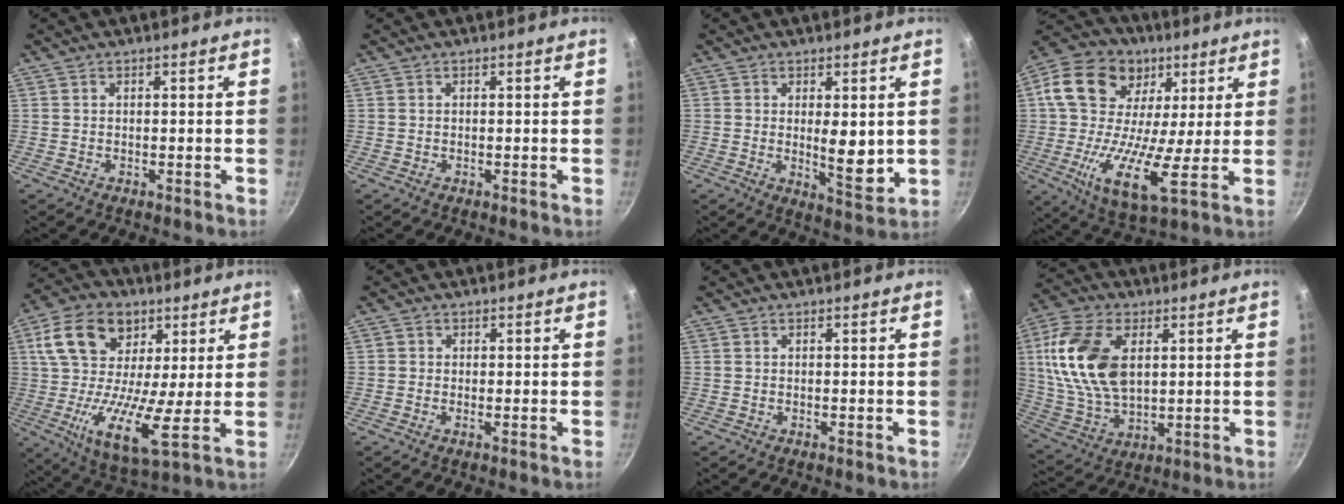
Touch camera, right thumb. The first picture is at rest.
{"total": 0.0}
{"total": 7.2, "force": [0.7, 2.7, 6.6], "torque": [-0.091, -0.029, 0.017]}
{"total": 21.5, "force": [4.5, 14.2, 15.5], "torque": [-0.271, -0.004, 0.057]}
{"total": 18.6, "force": [5.0, 10.7, 14.4], "torque": [-0.243, -0.019, 0.069]}
{"total": 0.7, "force": [-0.1, 0.5, 0.4], "torque": [-0.010, 0.001, -0.006]}
{"total": 0.0}
{"total": 17.8, "force": [4.0, 10.6, 13.7], "torque": [-0.252, -0.007, 0.082]}